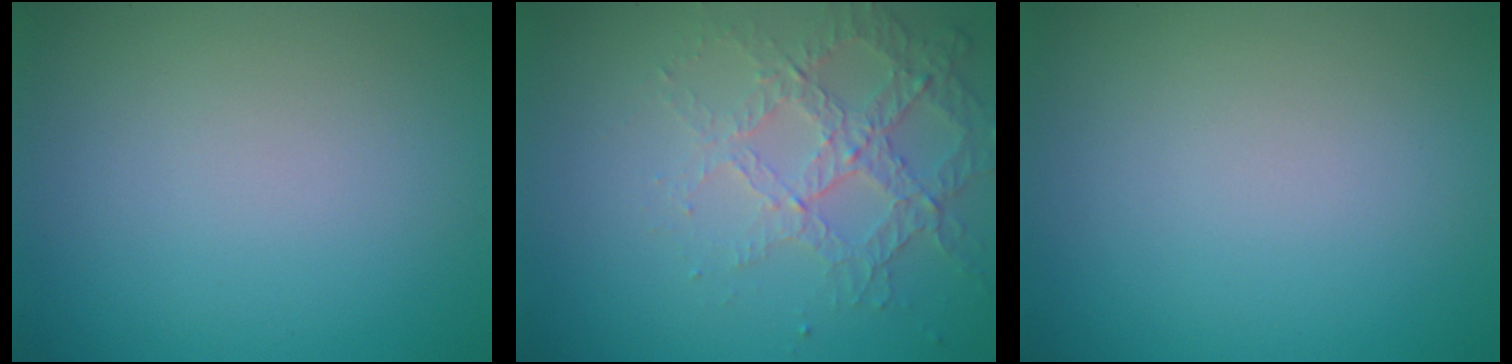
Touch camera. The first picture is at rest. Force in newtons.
{"total": 4.3, "press": 3.0, "slide": 3.0}
{"total": 0.0}